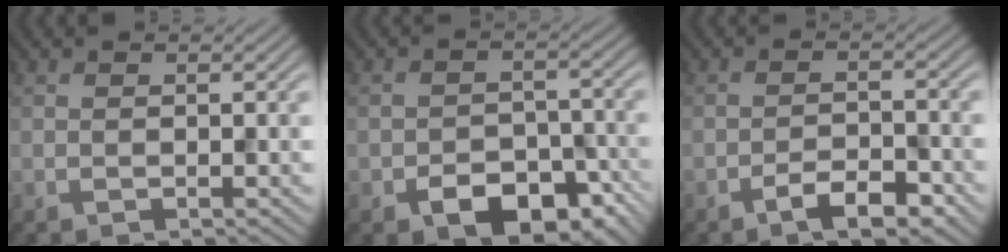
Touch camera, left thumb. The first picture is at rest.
{"total": 7.9, "force": [-4.4, 4.8, 4.5], "torque": [-0.065, -0.018, -0.068]}
{"total": 4.0, "force": [-2.6, 1.4, 2.7], "torque": [-0.042, 0.004, -0.047]}